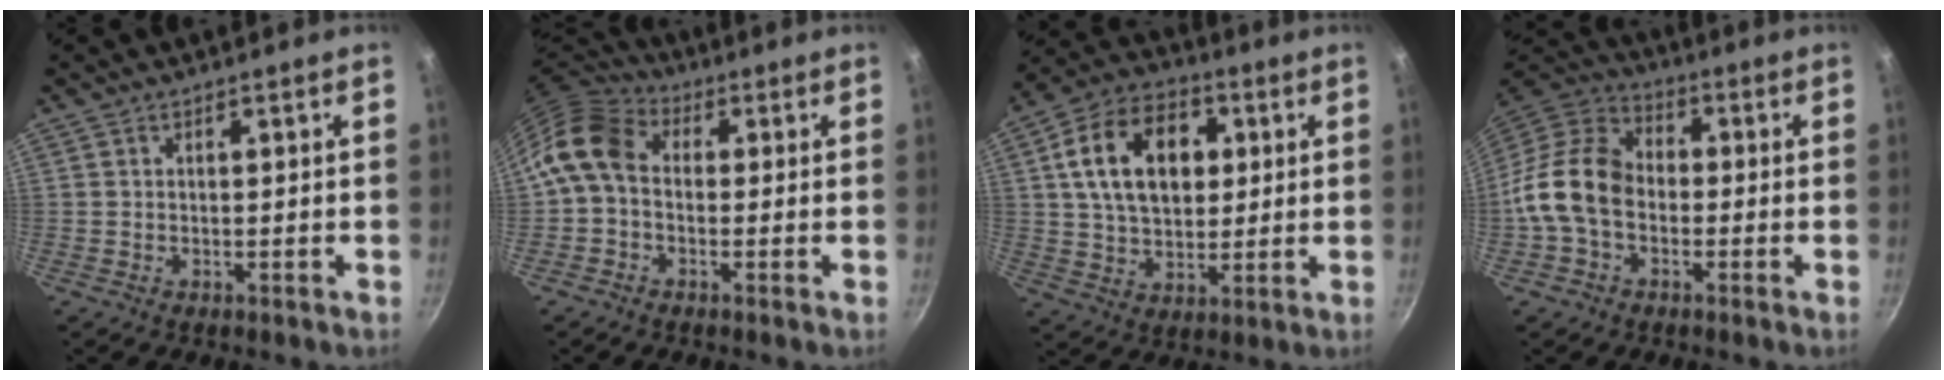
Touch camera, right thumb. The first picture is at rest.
{"total": 9.4, "force": [-0.1, 7.2, 6.1], "torque": [-0.107, 0.030, -0.024]}
{"total": 17.5, "force": [3.9, 11.9, 12.2], "torque": [-0.177, 0.011, 0.058]}
{"total": 13.2, "force": [-2.2, 9.5, 8.9], "torque": [-0.145, 0.037, -0.066]}